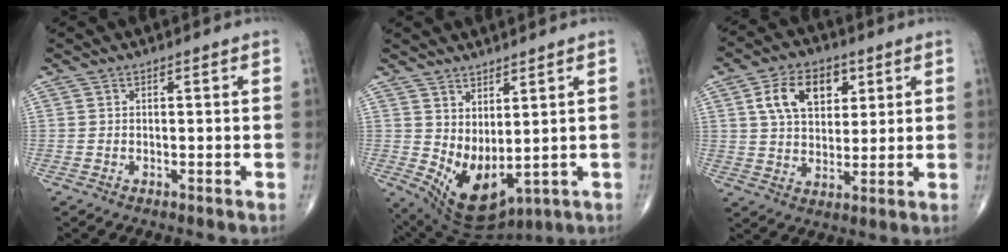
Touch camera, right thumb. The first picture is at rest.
{"total": 10.6, "force": [1.1, 5.2, 9.1], "torque": [-0.149, -0.025, 0.049]}
{"total": 11.7, "force": [4.2, 7.5, 7.9], "torque": [-0.107, -0.007, 0.073]}